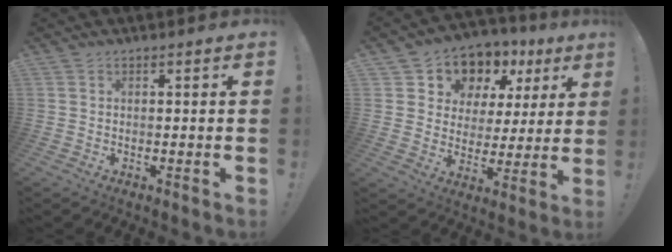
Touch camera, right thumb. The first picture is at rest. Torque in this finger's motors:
{"motor_torque": [0.62, 0.69, 0.49, 0.43, 0.01]}